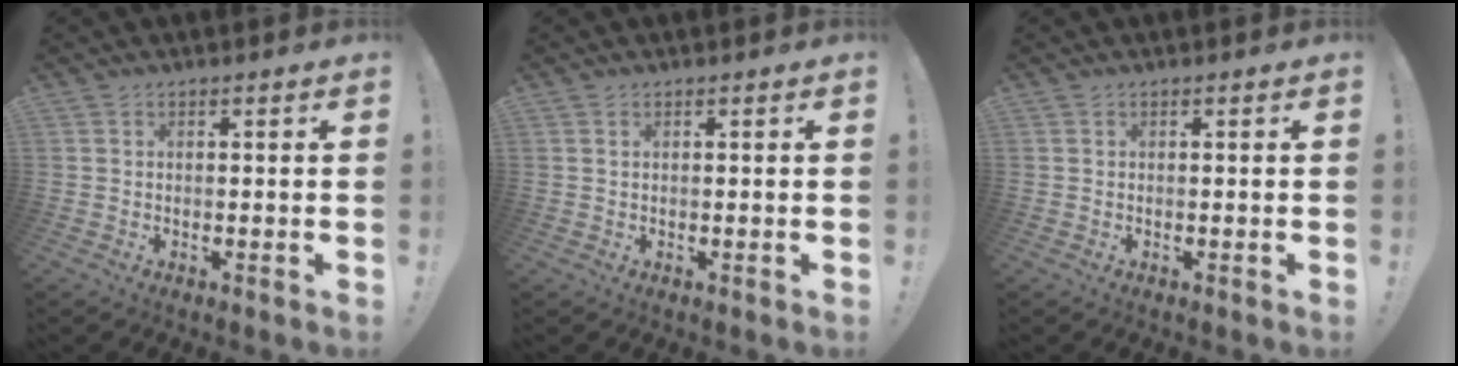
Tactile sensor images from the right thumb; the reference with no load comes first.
{"total": 0.7, "force": [0.3, 0.3, 0.5], "torque": [-0.009, 0.000, 0.006]}
{"total": 0.0}